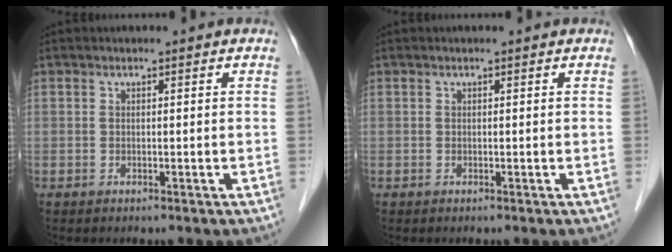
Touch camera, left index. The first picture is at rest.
{"total": 0.0}